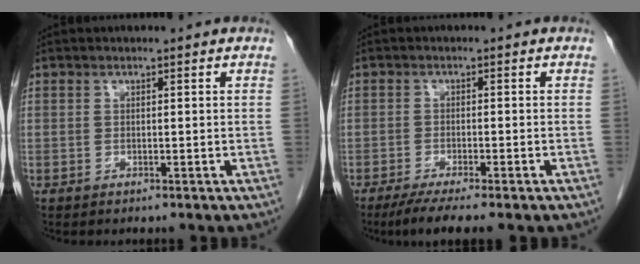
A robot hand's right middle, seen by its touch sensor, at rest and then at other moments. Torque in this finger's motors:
{"motor_torque": [0.52, -0.34, 0.11, 0.04]}